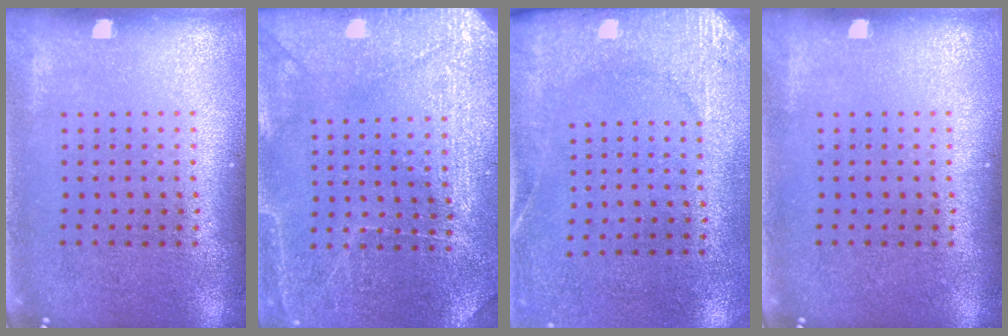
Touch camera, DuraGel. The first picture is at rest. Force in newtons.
{"total": 2.9, "press": 2.9, "slide": 0.3}
{"total": 2.6, "press": 2.0, "slide": 1.6}
{"total": 0.0}